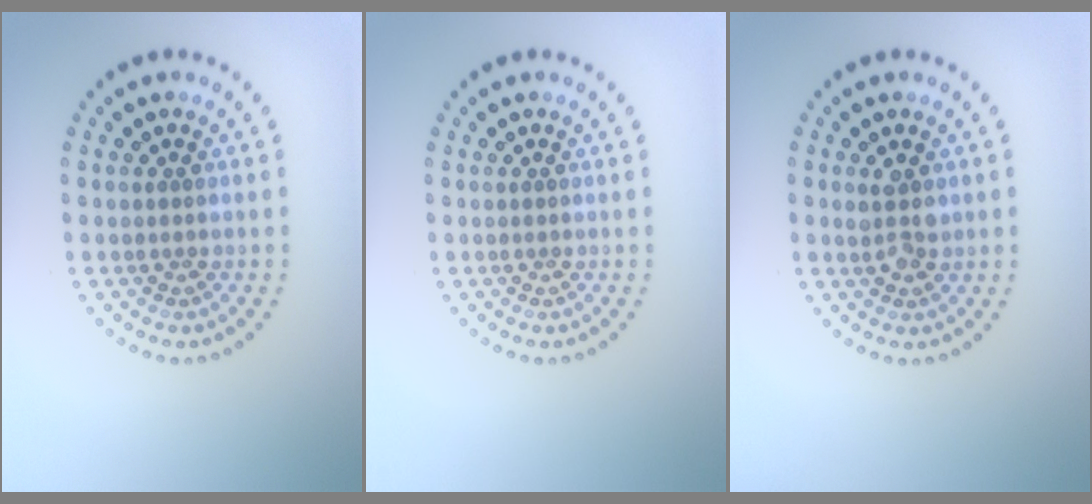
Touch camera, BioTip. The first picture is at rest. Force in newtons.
{"total": 0.0}
{"total": 2.1, "press": 2.0, "slide": 0.6}